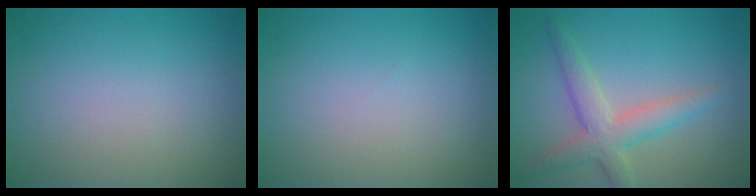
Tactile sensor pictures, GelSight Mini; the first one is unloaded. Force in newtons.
{"total": 0.0}
{"total": 4.0, "press": 4.0, "slide": 0.2}